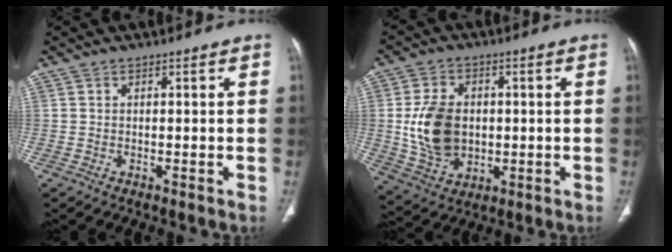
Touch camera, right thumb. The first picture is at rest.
{"total": 12.1, "force": [0.1, 8.9, 8.2], "torque": [-0.133, -0.002, 0.014]}